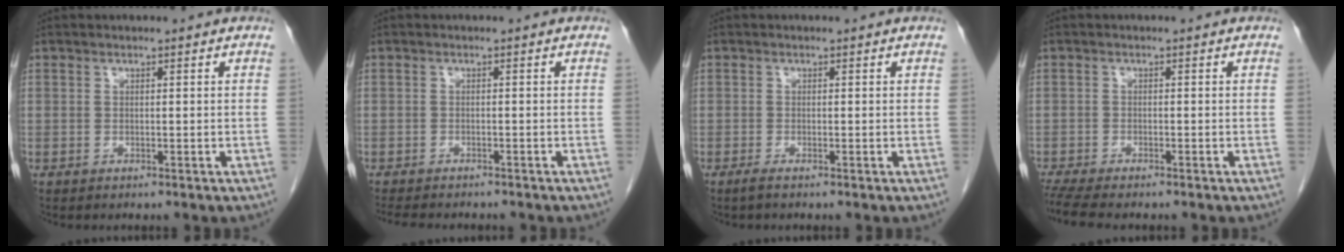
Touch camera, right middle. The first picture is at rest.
{"total": 7.7, "force": [-6.8, 1.8, 3.1], "torque": [-0.048, -0.008, -0.095]}
{"total": 0.8, "force": [-0.5, -0.1, 0.6], "torque": [-0.015, -0.003, -0.012]}
{"total": 6.1, "force": [-5.2, 0.6, 3.1], "torque": [-0.058, -0.014, -0.087]}